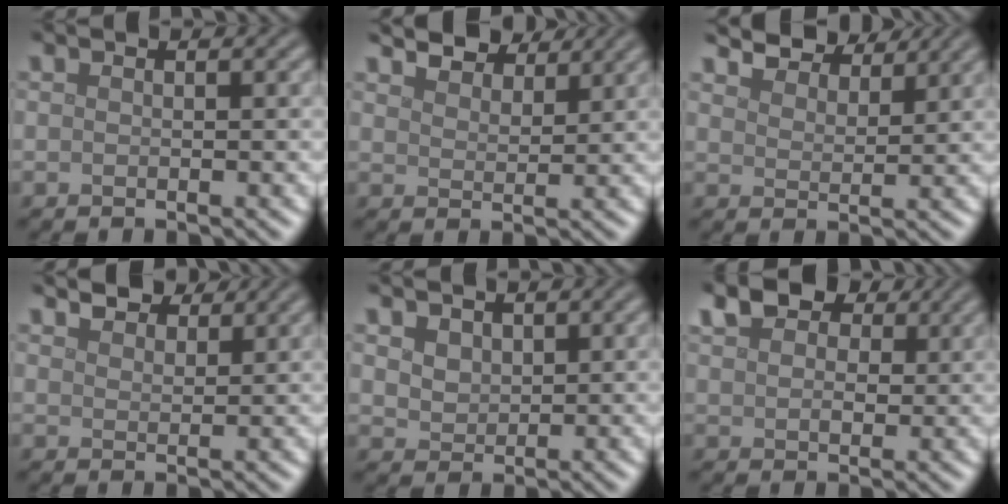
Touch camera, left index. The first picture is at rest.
{"total": 5.2, "force": [4.7, 1.4, 1.6], "torque": [-0.035, -0.007, 0.083]}
{"total": 5.4, "force": [5.1, 1.3, 1.5], "torque": [-0.039, 0.004, 0.087]}
{"total": 3.4, "force": [3.1, 1.0, 1.0], "torque": [-0.021, 0.003, 0.053]}
{"total": 2.8, "force": [1.7, 1.9, 1.2], "torque": [-0.034, 0.000, 0.037]}
{"total": 4.7, "force": [2.8, 2.8, 2.5], "torque": [-0.048, 0.008, 0.041]}